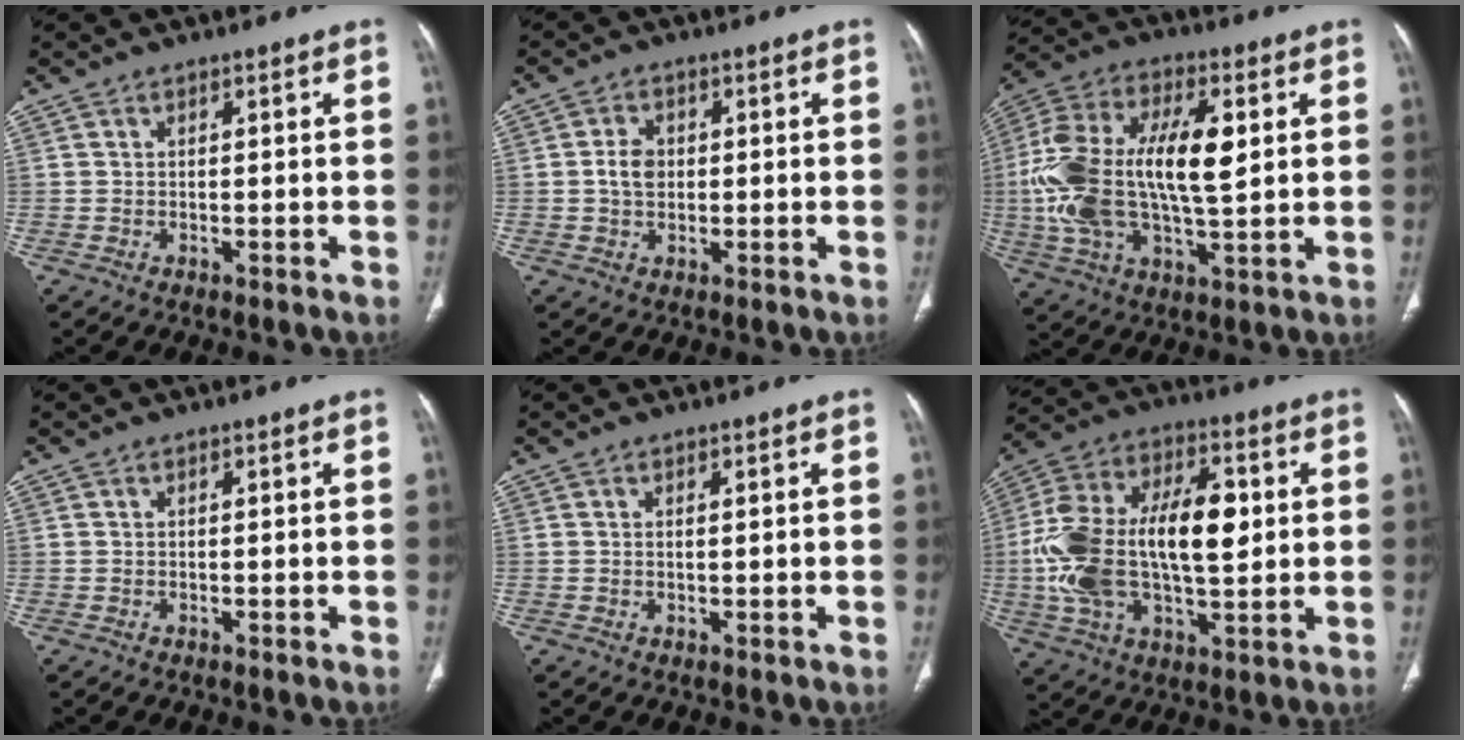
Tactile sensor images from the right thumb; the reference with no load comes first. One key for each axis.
{"total": 4.1, "fx": 0.2, "fy": 3.1, "fz": 2.7, "tx": -0.043, "ty": 0.005, "tz": 0.000}
{"total": 21.9, "fx": 2.1, "fy": 9.9, "fz": 19.4, "tx": -0.395, "ty": 0.012, "tz": 0.031}
{"total": 0.0}
{"total": 0.6, "fx": 0.2, "fy": 0.1, "fz": 0.5, "tx": -0.012, "ty": -0.002, "tz": 0.004}
{"total": 23.3, "fx": 0.9, "fy": 12.0, "fz": 20.0, "tx": -0.382, "ty": 0.018, "tz": 0.014}